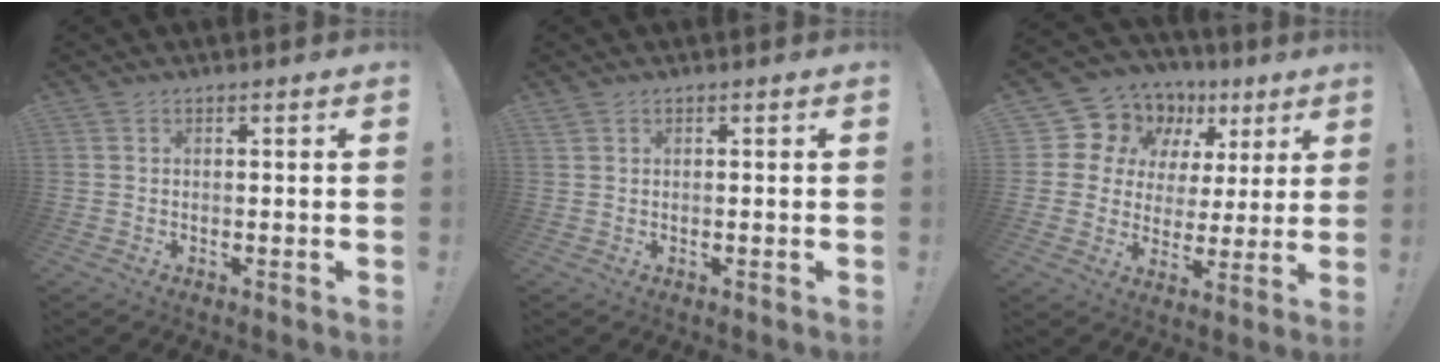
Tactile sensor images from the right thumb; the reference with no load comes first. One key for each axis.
{"total": 0.6, "fx": 0.3, "fy": 0.4, "fz": 0.3, "tx": -0.015, "ty": 0.006, "tz": 0.006}
{"total": 11.7, "fx": 6.9, "fy": 8.8, "fz": 3.6, "tx": -0.069, "ty": -0.050, "tz": 0.141}